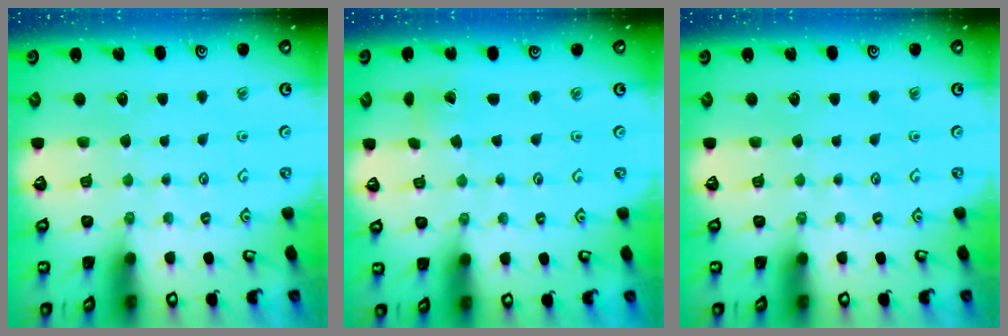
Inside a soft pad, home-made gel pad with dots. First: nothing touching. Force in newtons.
{"total": 1.5, "press": 1.5, "slide": 0.0}
{"total": 0.0}